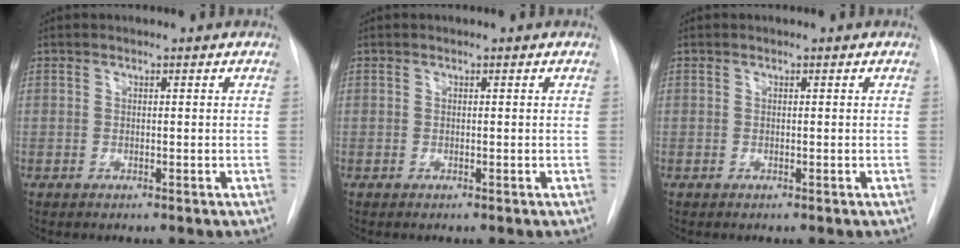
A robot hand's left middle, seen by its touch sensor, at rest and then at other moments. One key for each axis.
{"total": 0.0}
{"total": 0.0}